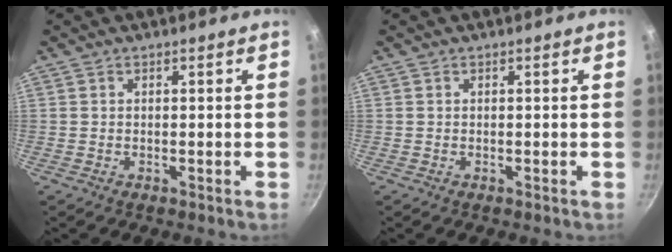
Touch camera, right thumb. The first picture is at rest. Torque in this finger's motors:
{"motor_torque": [-0.05, 0.05, 0.01, -0.01, 0.00]}